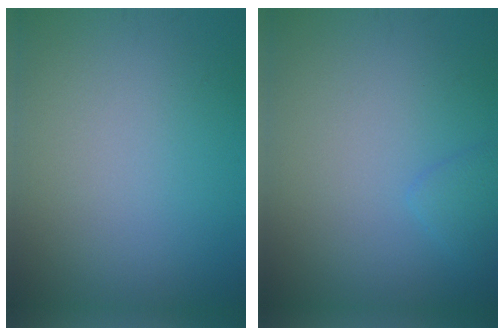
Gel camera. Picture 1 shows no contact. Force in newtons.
{"total": 1.3, "press": 1.3, "slide": 0.0}